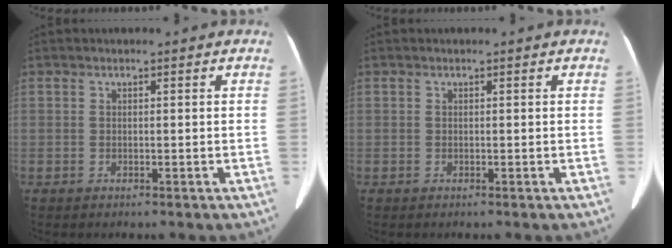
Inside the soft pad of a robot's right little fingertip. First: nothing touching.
{"total": 0.0}